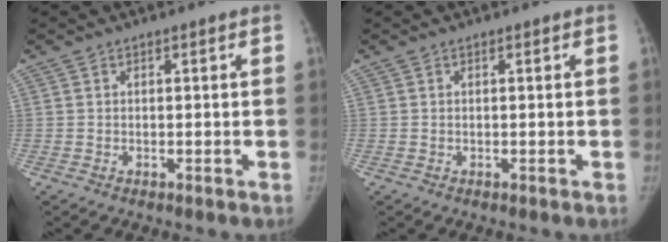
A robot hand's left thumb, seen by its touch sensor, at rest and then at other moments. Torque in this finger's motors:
{"motor_torque": [0.00, 0.00, 0.19, -0.20, 0.00]}